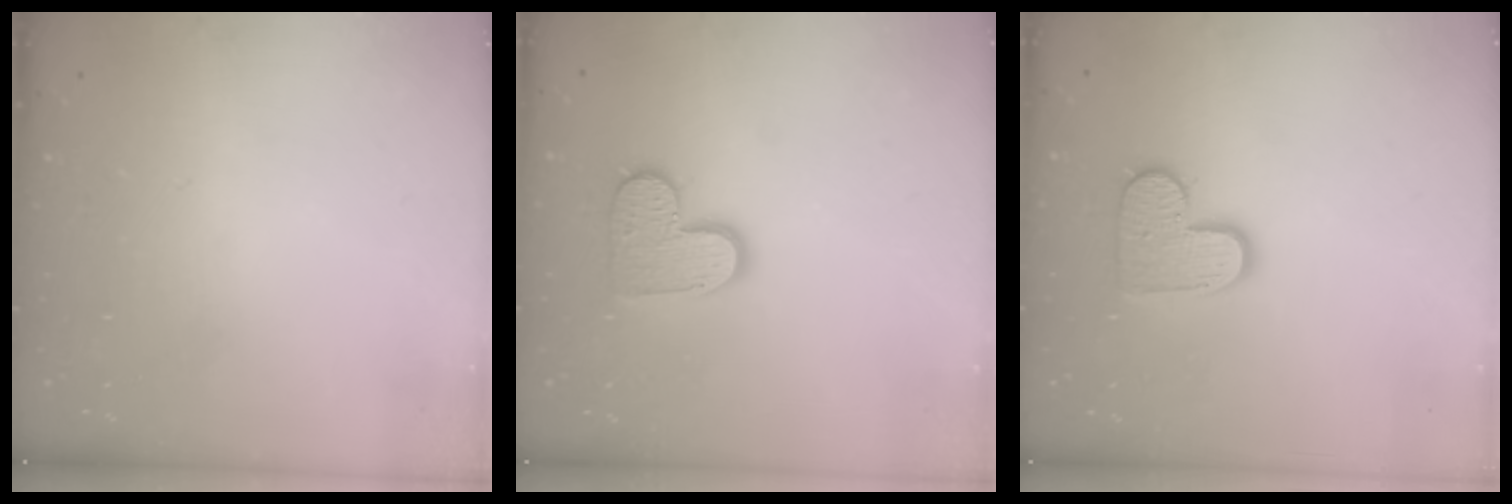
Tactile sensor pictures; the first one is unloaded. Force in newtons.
{"total": 10.5, "press": 10.5, "slide": 0.5}
{"total": 10.6, "press": 10.6, "slide": 0.7}